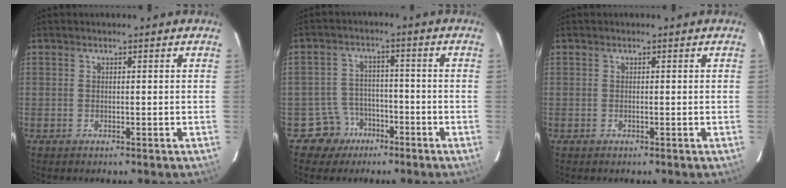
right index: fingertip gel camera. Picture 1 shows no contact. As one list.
[{"total": 5.4, "force": [-3.0, 4.6, -0.4], "torque": [0.014, 0.014, -0.043]}, {"total": 0.0}]